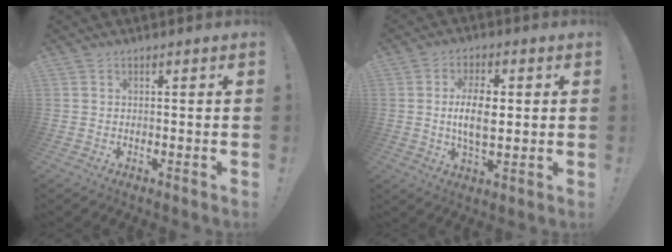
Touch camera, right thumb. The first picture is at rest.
{"total": 10.1, "force": [0.7, 4.9, 8.8], "torque": [-0.152, -0.004, 0.006]}